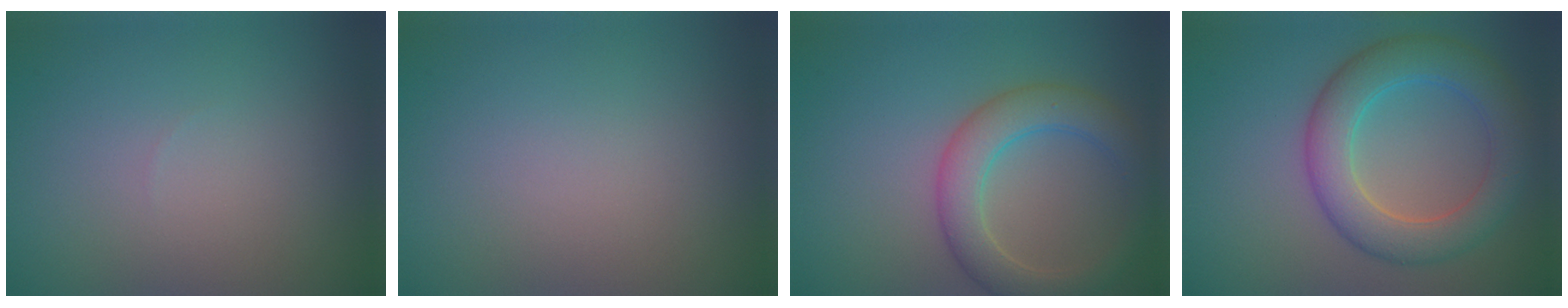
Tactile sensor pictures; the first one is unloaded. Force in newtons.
{"total": 0.0}
{"total": 4.9, "press": 4.9, "slide": 0.0}
{"total": 6.5, "press": 6.5, "slide": 0.4}